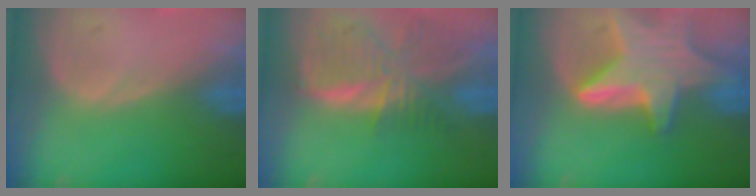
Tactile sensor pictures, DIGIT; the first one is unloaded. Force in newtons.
{"total": 8.9, "press": 7.7, "slide": 4.5}
{"total": 9.4, "press": 9.4, "slide": 0.8}